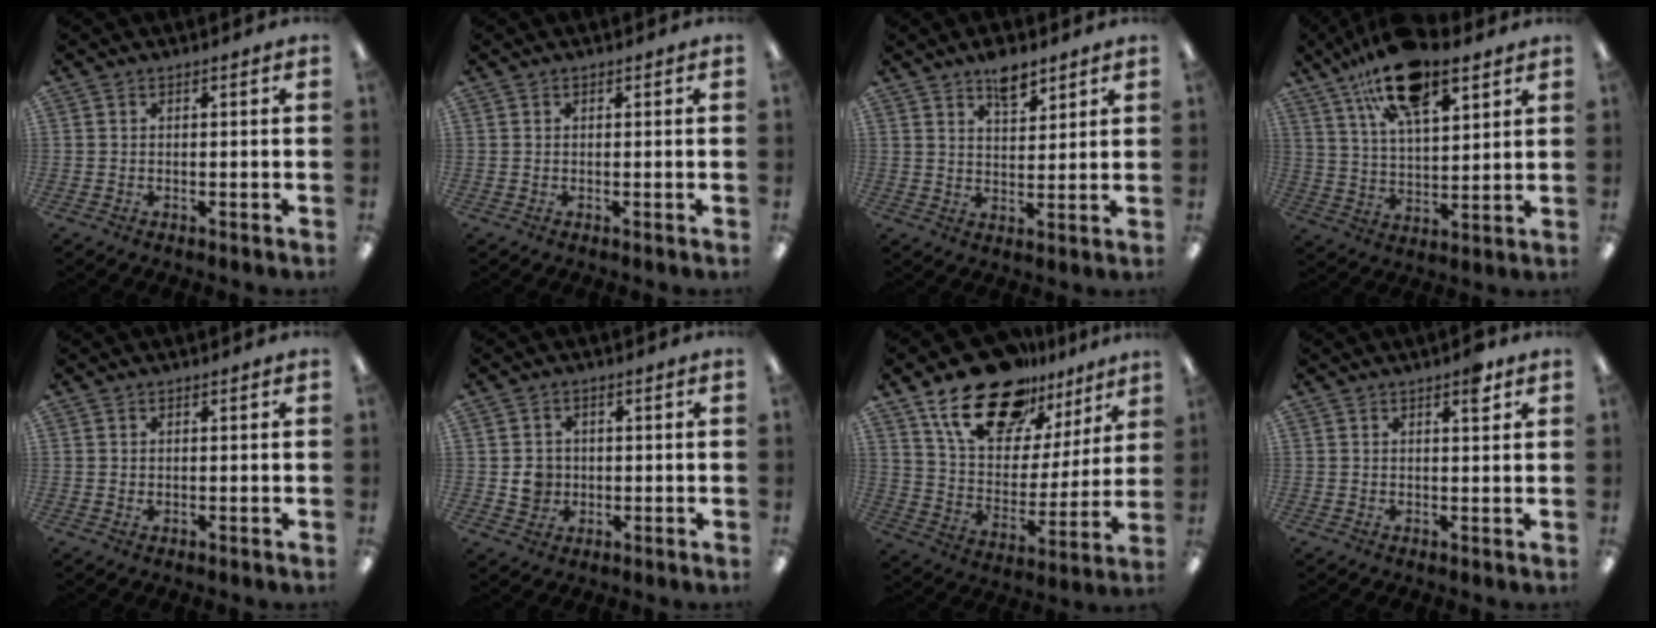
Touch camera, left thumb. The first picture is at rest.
{"total": 0.0}
{"total": 6.6, "force": [4.8, 3.1, 3.2], "torque": [-0.037, -0.027, 0.082]}
{"total": 16.8, "force": [11.7, 6.4, 10.3], "torque": [-0.185, -0.046, 0.201]}
{"total": 0.6, "force": [0.3, 0.5, 0.3], "torque": [0.001, 0.000, 0.003]}
{"total": 4.3, "force": [-0.1, 4.1, 1.2], "torque": [-0.005, -0.001, -0.005]}
{"total": 21.7, "force": [15.1, 11.4, 10.6], "torque": [-0.186, -0.085, 0.269]}
{"total": 3.7, "force": [2.3, 1.0, 2.7], "torque": [-0.036, -0.007, 0.035]}